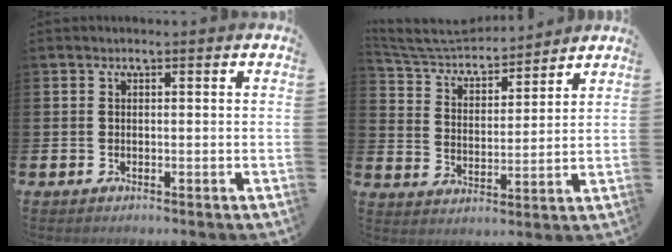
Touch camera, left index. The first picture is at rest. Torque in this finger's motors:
{"motor_torque": [0.80, -0.93, 0.19, 0.05]}